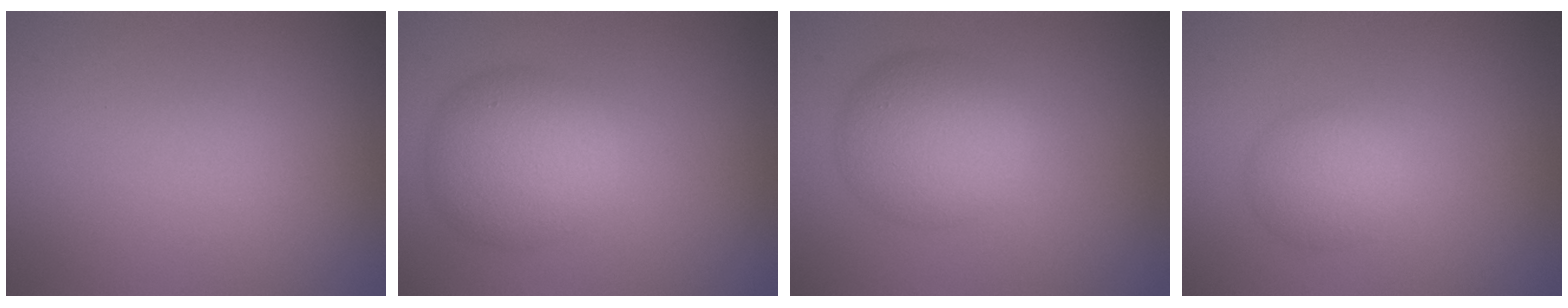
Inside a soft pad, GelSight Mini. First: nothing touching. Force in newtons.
{"total": 5.9, "press": 5.9, "slide": 0.2}
{"total": 5.4, "press": 5.4, "slide": 0.0}
{"total": 2.7, "press": 2.7, "slide": 0.1}